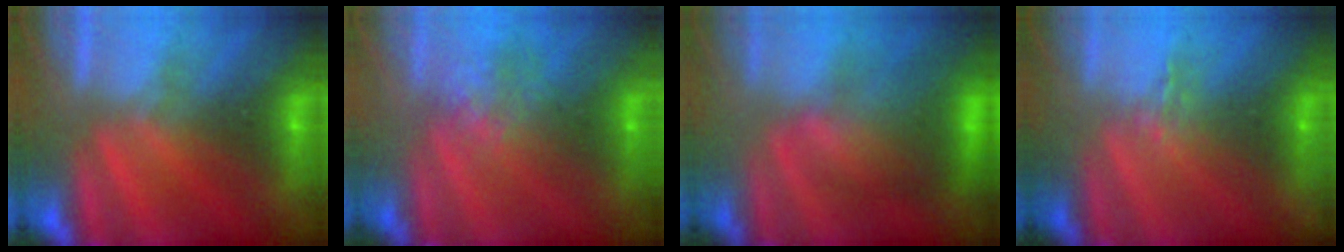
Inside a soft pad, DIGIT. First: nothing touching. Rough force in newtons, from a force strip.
{"total": 2.8}
{"total": 3.7}
{"total": 1.2}